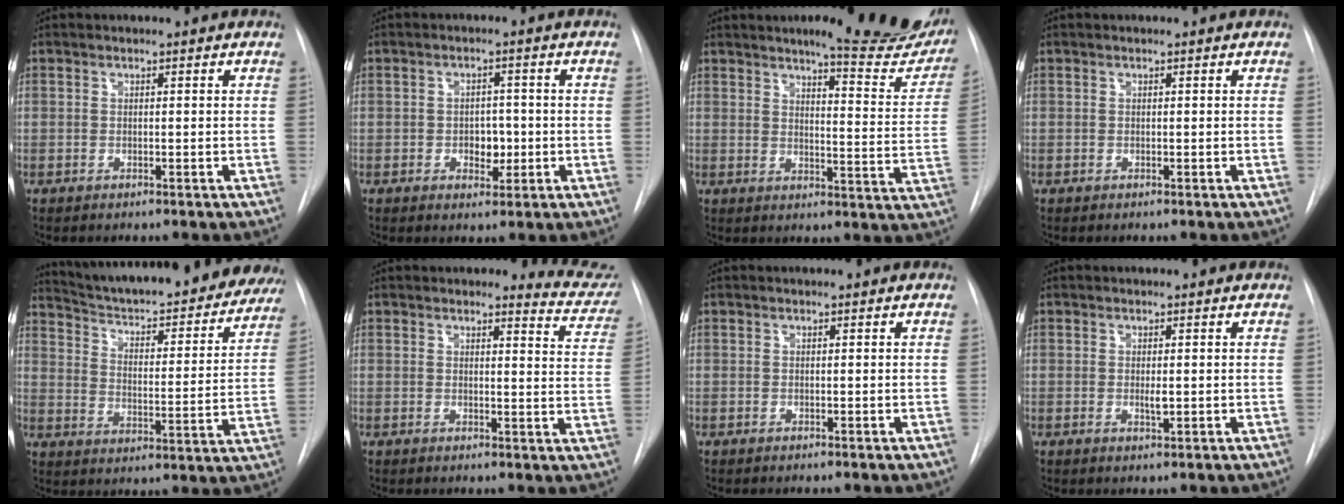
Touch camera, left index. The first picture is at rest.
{"total": 3.4, "force": [-0.6, 2.3, 2.4], "torque": [-0.027, 0.003, -0.003]}
{"total": 17.4, "force": [14.8, 2.6, 8.8], "torque": [-0.092, -0.057, 0.166]}
{"total": 0.0}
{"total": 30.1, "force": [27.1, 5.8, 11.9], "torque": [-0.193, -0.055, 0.349]}
{"total": 7.0, "force": [6.9, 1.0, 0.1], "torque": [0.019, -0.059, 0.051]}
{"total": 0.0}
{"total": 1.2, "force": [0.2, 0.3, 1.1], "torque": [-0.022, -0.003, 0.003]}